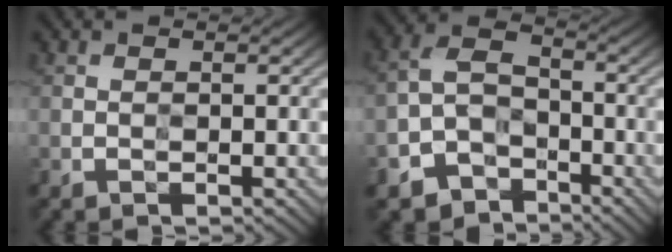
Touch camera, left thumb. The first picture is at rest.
{"total": 7.3, "force": [-4.7, 4.8, 2.9], "torque": [-0.054, -0.010, -0.097]}